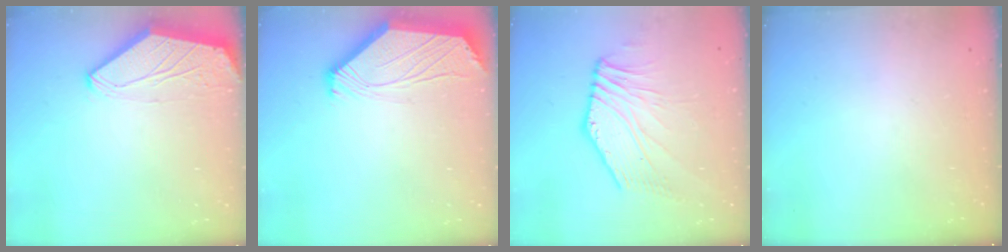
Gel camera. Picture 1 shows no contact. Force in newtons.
{"total": 2.5, "press": 2.4, "slide": 0.6}
{"total": 8.1, "press": 8.1, "slide": 1.0}
{"total": 0.0}